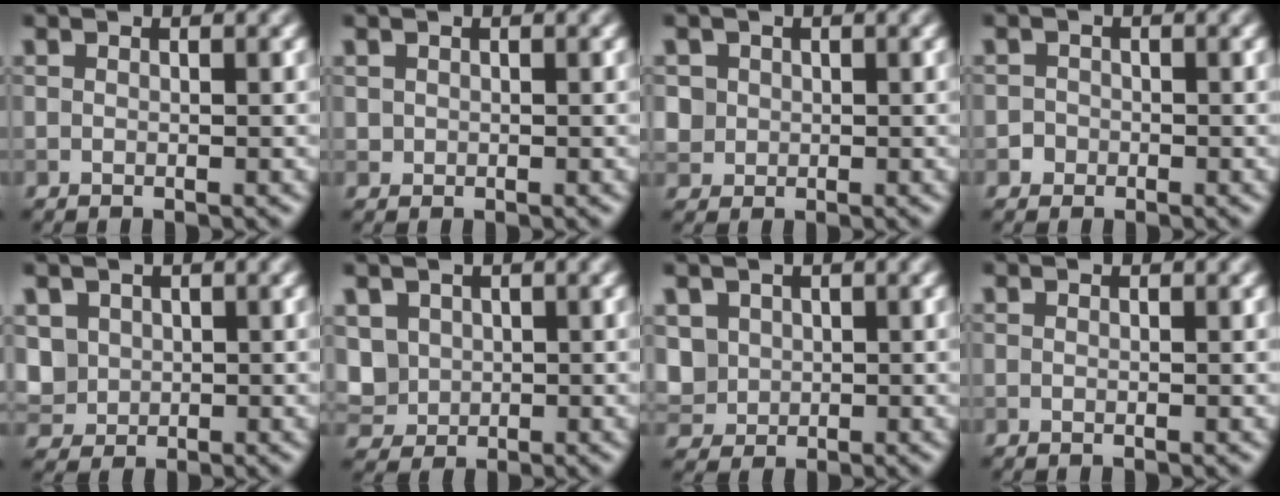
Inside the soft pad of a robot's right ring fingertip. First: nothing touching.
{"total": 0.6, "force": [0.2, 0.6, 0.1], "torque": [-0.002, -0.005, 0.010]}
{"total": 1.5, "force": [0.2, 1.5, 0.2], "torque": [-0.004, -0.008, 0.020]}
{"total": 1.1, "force": [-0.5, 0.9, -0.1], "torque": [0.014, -0.004, -0.009]}
{"total": 3.2, "force": [0.6, 2.8, 1.3], "torque": [-0.041, -0.003, 0.014]}
{"total": 3.6, "force": [0.5, 3.1, 1.7], "torque": [-0.053, -0.002, 0.014]}
{"total": 3.2, "force": [0.6, 2.9, 1.4], "torque": [-0.044, -0.002, 0.014]}
{"total": 0.0}